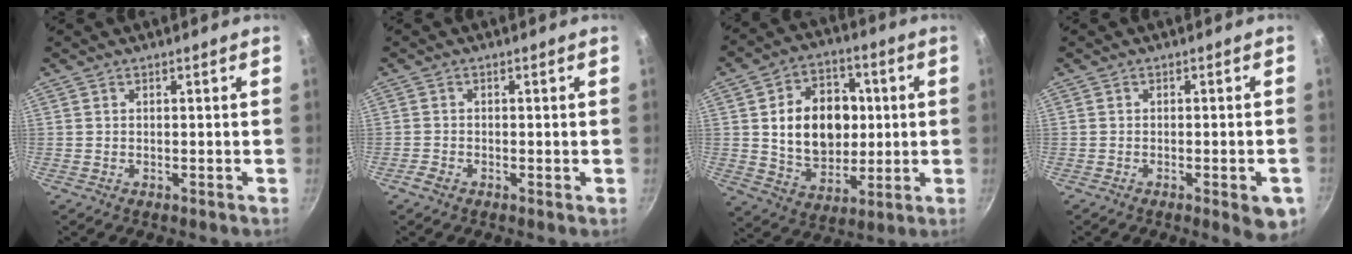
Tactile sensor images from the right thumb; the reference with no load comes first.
{"total": 1.5, "force": [-0.9, 0.8, 0.9], "torque": [-0.022, 0.003, -0.024]}
{"total": 16.8, "force": [1.7, 12.7, 10.9], "torque": [-0.131, 0.005, 0.034]}
{"total": 5.8, "force": [-2.4, 1.7, 5.0], "torque": [-0.044, 0.007, -0.028]}